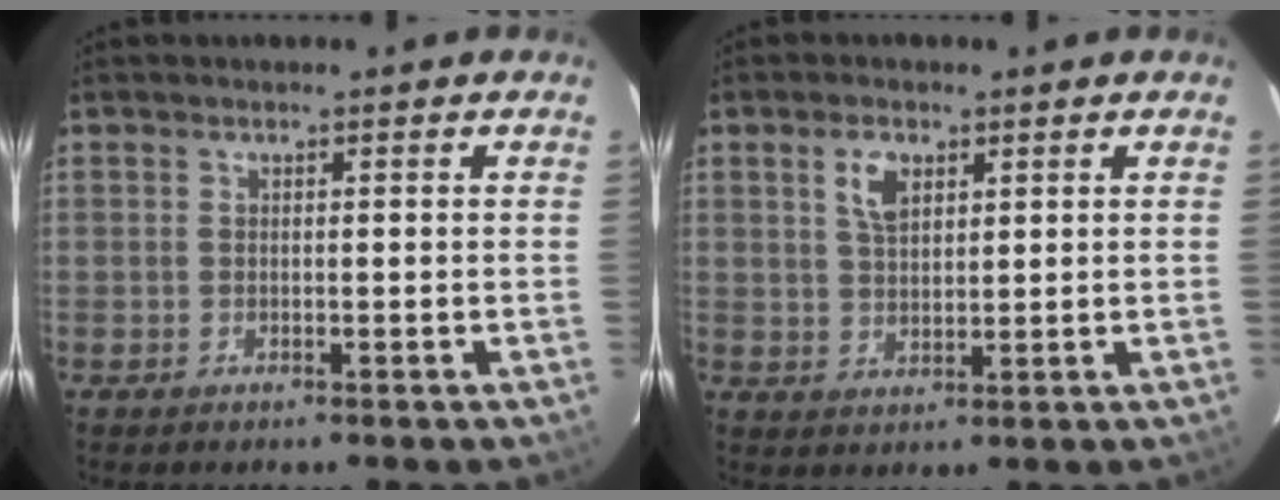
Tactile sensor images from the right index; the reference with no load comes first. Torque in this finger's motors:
{"motor_torque": [0.11, 0.07, 0.18, 0.06]}